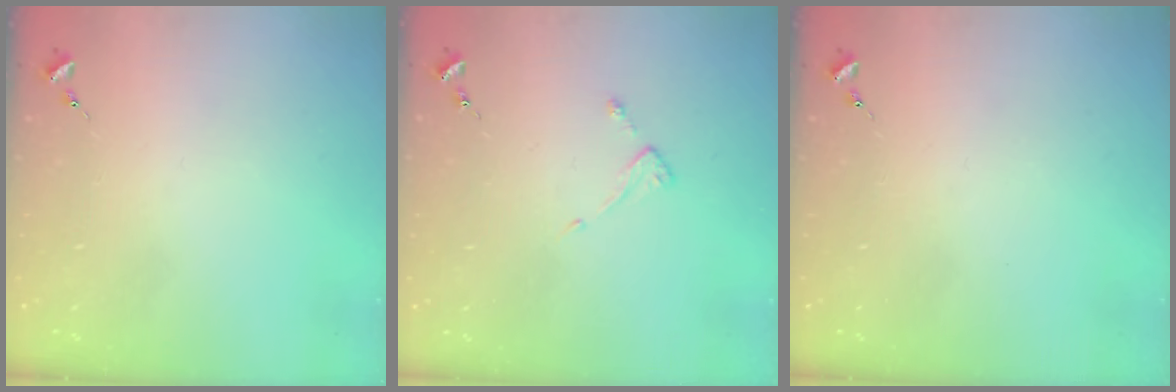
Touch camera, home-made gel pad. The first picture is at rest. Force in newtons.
{"total": 2.6, "press": 2.6, "slide": 0.3}
{"total": 0.0}